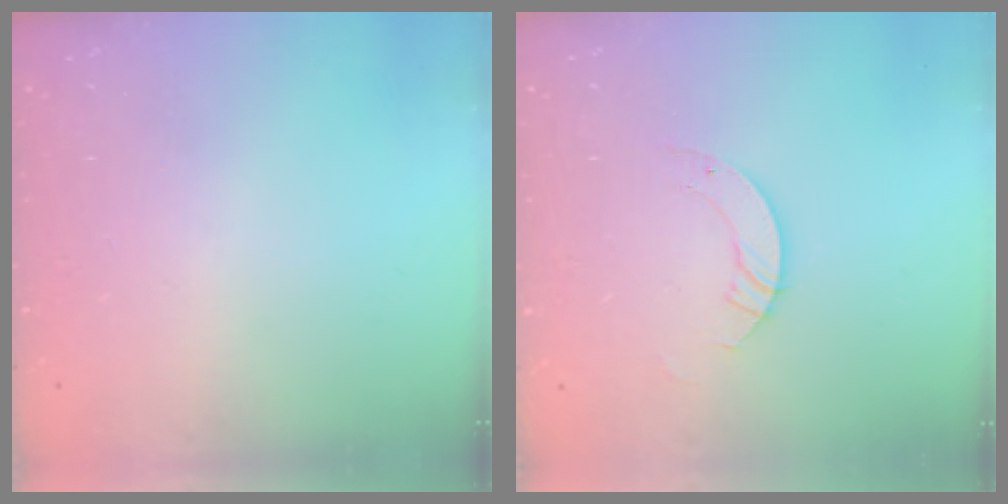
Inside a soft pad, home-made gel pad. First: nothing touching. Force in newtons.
{"total": 3.5, "press": 3.5, "slide": 0.3}